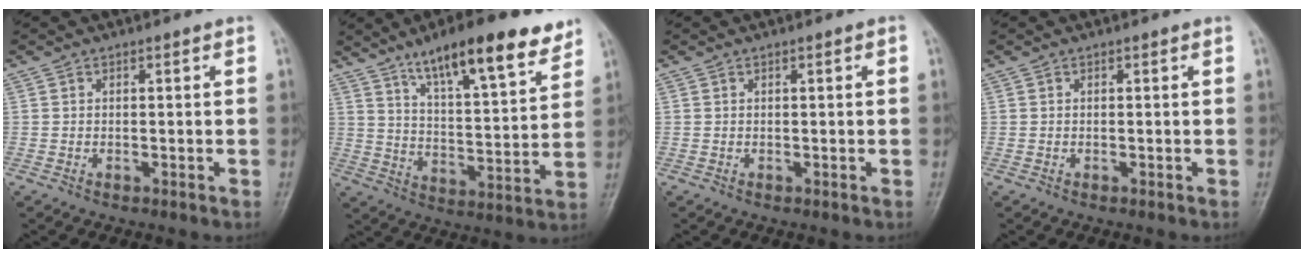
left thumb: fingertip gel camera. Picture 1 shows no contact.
{"total": 17.4, "force": [11.7, 4.6, 12.0], "torque": [-0.154, -0.054, 0.187]}
{"total": 0.7, "force": [0.1, 0.1, 0.6], "torque": [-0.011, 0.001, 0.002]}
{"total": 0.0}